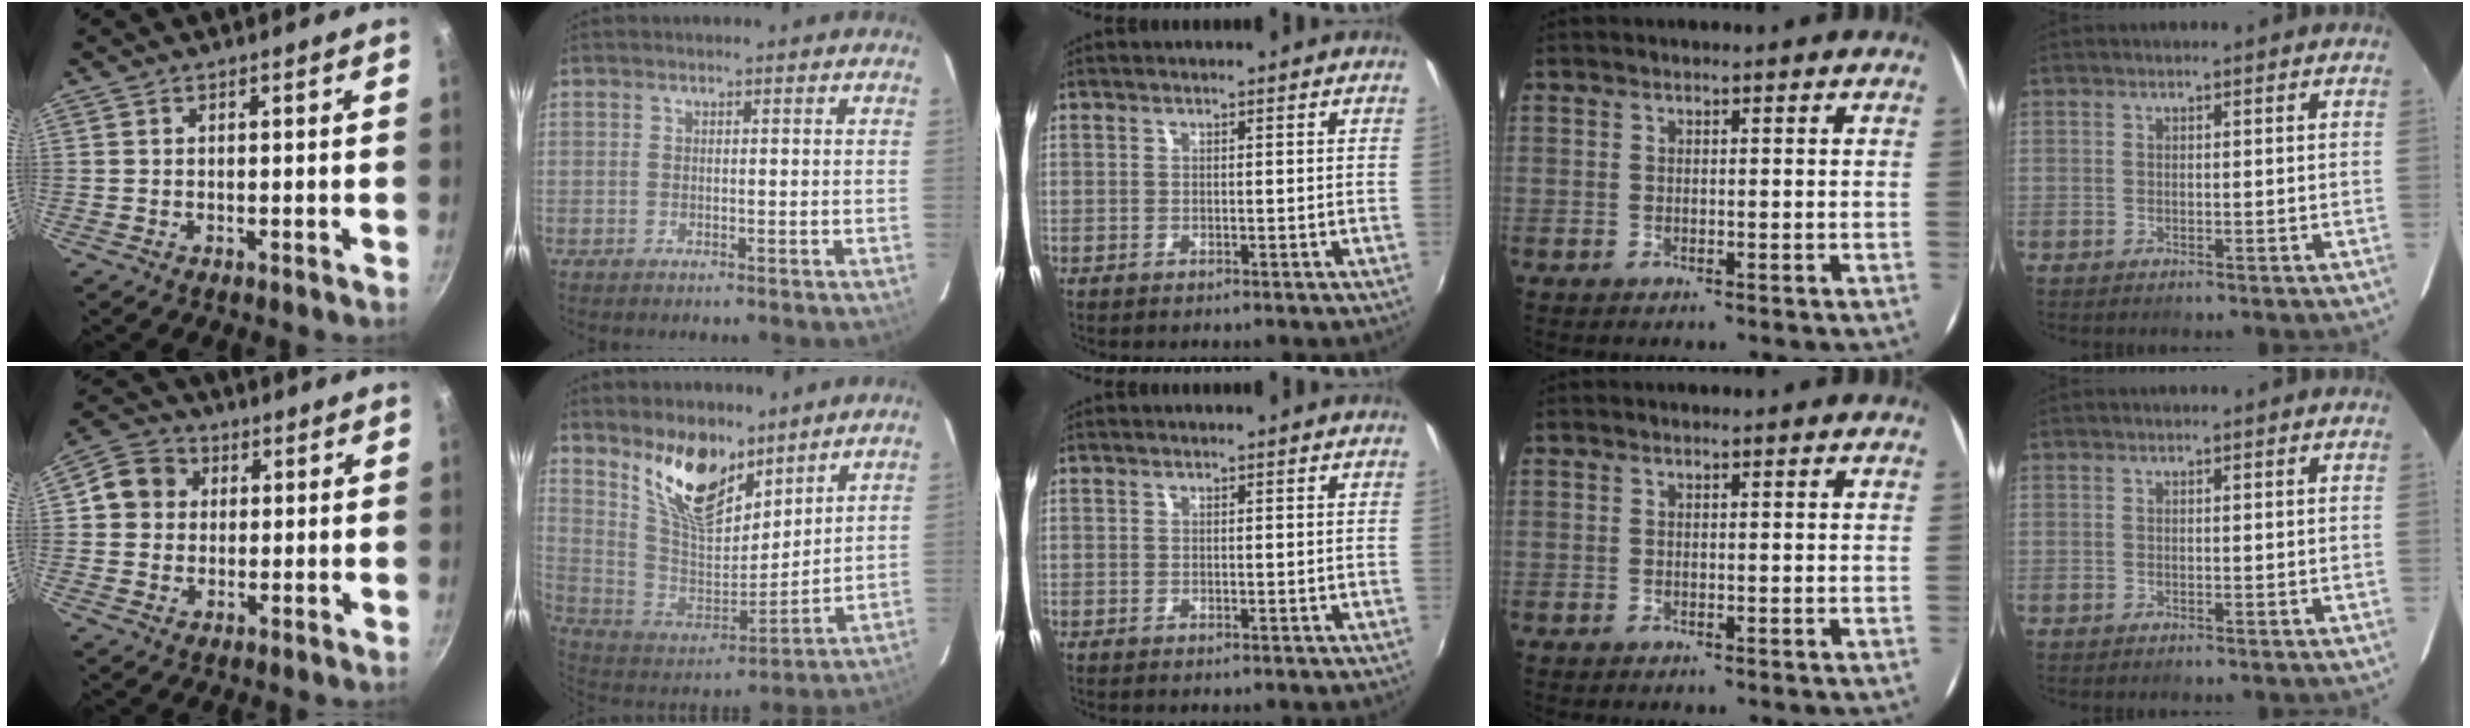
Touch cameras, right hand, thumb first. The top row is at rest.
{"thumb": {"total": 7.5, "force": [1.3, 6.8, 2.9], "torque": [-0.016, 0.009, 0.008]}, "index": {"total": 15.7, "force": [10.9, 6.8, 9.1], "torque": [-0.174, -0.011, 0.212]}}